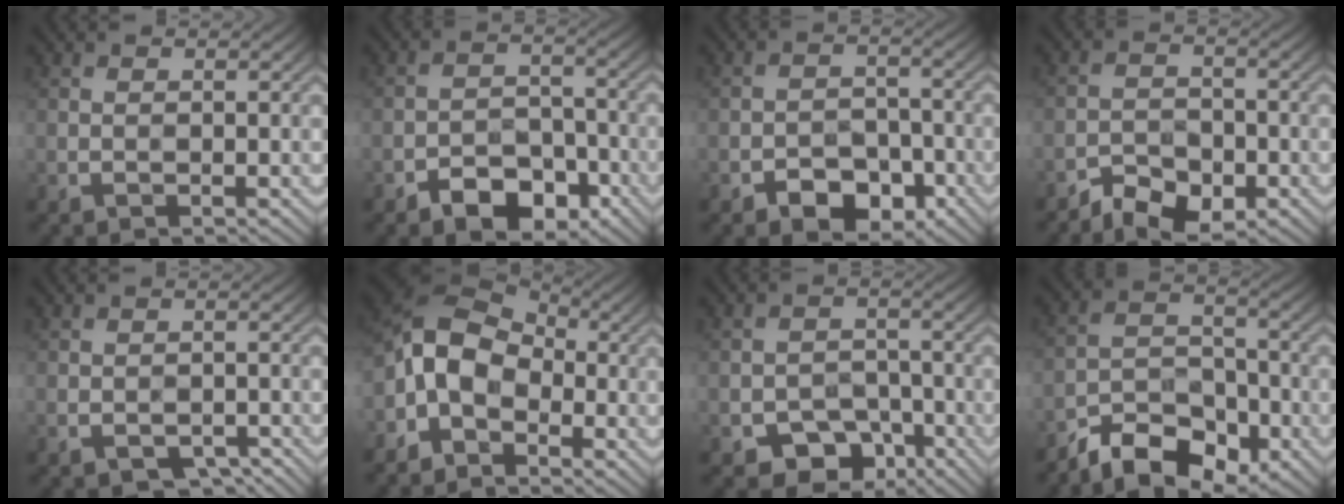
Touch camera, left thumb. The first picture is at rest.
{"total": 6.7, "force": [-4.5, 3.7, 3.4], "torque": [-0.050, -0.002, -0.083]}
{"total": 5.6, "force": [-3.7, 3.3, 2.8], "torque": [-0.039, -0.001, -0.064]}
{"total": 4.9, "force": [-3.8, 2.3, 2.0], "torque": [-0.032, -0.005, -0.071]}
{"total": 4.3, "force": [-3.1, 2.4, 1.7], "torque": [-0.024, 0.005, -0.034]}
{"total": 7.2, "force": [-2.7, 5.1, 4.4], "torque": [-0.095, 0.006, -0.073]}
{"total": 6.3, "force": [-4.2, 4.2, 2.1], "torque": [-0.026, -0.007, -0.066]}
{"total": 8.8, "force": [-6.8, 3.8, 4.0], "torque": [-0.067, 0.000, -0.137]}